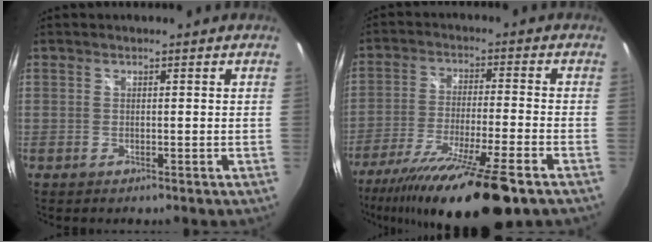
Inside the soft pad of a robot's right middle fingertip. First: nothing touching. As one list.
[{"total": 18.7, "force": [-13.9, 0.1, 12.5], "torque": [-0.236, -0.050, -0.235]}]